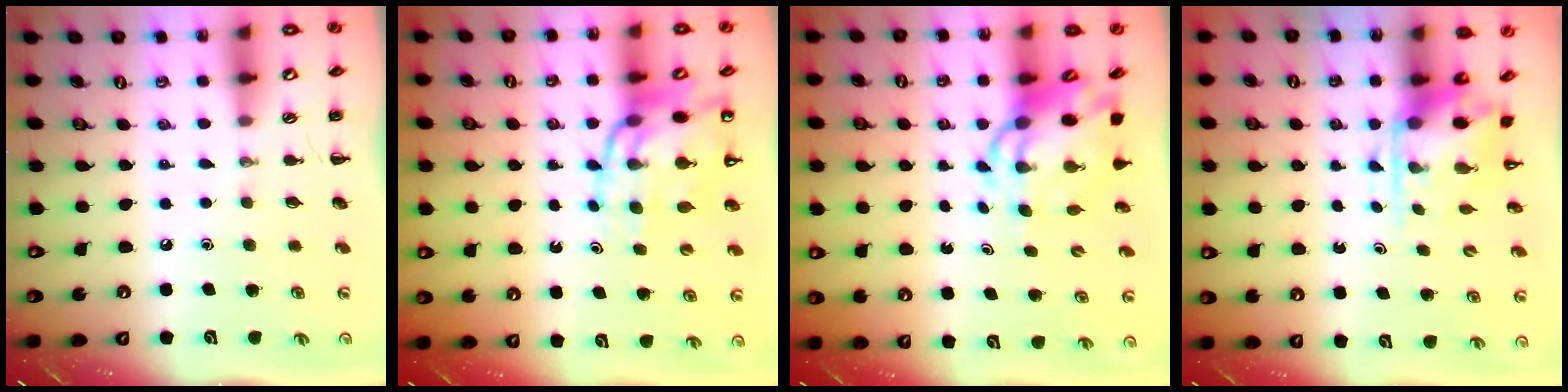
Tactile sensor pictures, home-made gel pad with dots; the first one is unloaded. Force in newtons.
{"total": 14.1, "press": 13.6, "slide": 3.7}
{"total": 9.6, "press": 9.1, "slide": 3.1}
{"total": 3.8, "press": 3.7, "slide": 0.9}